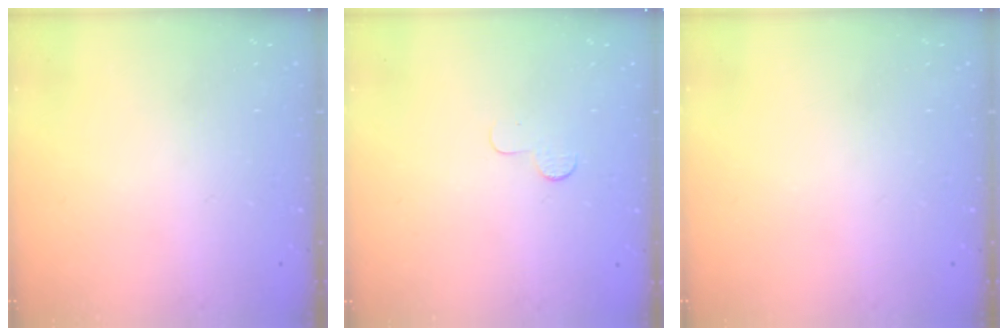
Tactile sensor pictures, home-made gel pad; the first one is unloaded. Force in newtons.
{"total": 4.0, "press": 4.0, "slide": 0.4}
{"total": 0.0}